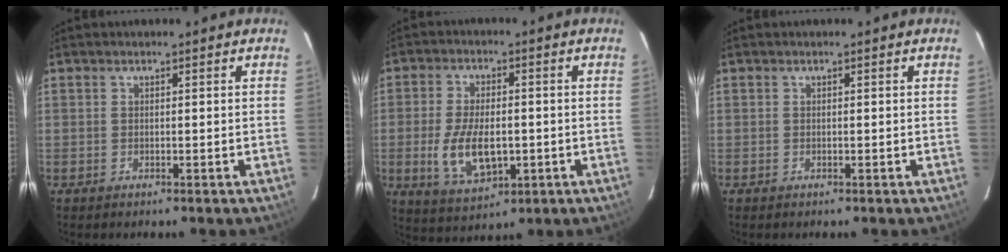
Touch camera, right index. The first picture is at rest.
{"total": 10.7, "force": [-2.1, 5.3, 9.1], "torque": [-0.185, -0.011, -0.028]}
{"total": 0.0}